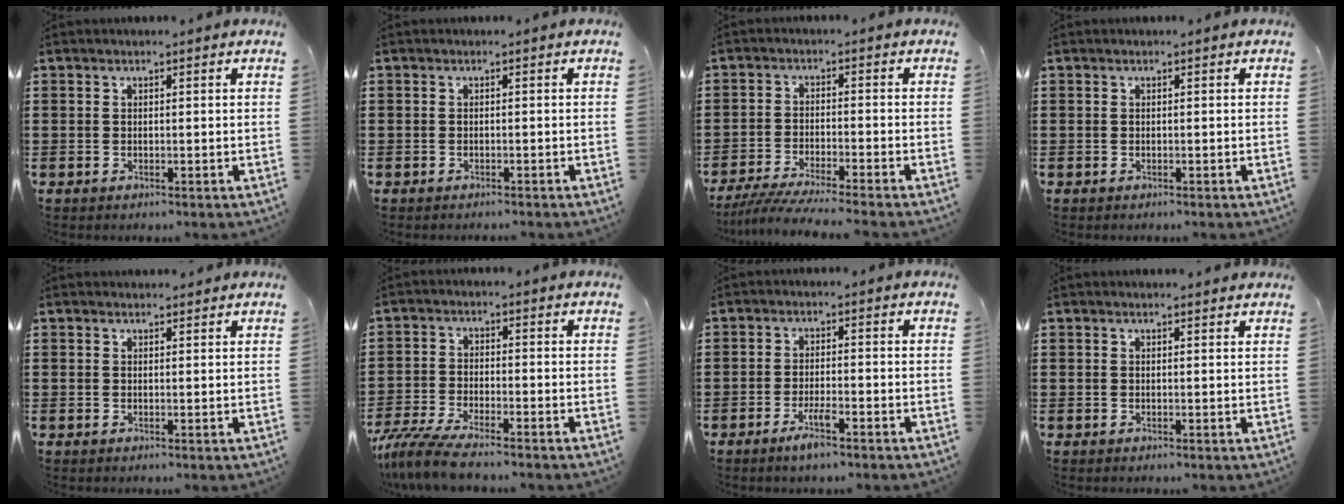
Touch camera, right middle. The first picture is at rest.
{"total": 0.6, "force": [-0.6, 0.0, 0.0], "torque": [-0.002, -0.002, -0.011]}
{"total": 4.5, "force": [-4.2, -0.3, 1.6], "torque": [-0.040, -0.017, -0.086]}
{"total": 0.0}
{"total": 1.0, "force": [0.9, 0.3, 0.0], "torque": [0.006, -0.002, 0.015]}
{"total": 5.7, "force": [-5.1, 0.3, 2.7], "torque": [-0.077, -0.019, -0.104]}
{"total": 3.7, "force": [-2.3, 0.5, 2.9], "torque": [-0.060, 0.000, -0.046]}
{"total": 0.8, "force": [0.7, -0.1, 0.2], "torque": [0.004, -0.005, 0.013]}